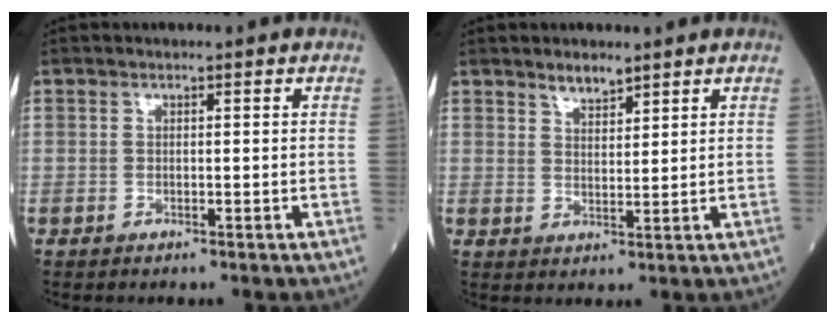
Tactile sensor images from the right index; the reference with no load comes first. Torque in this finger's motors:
{"motor_torque": [0.44, 0.32, -0.01, 0.01]}